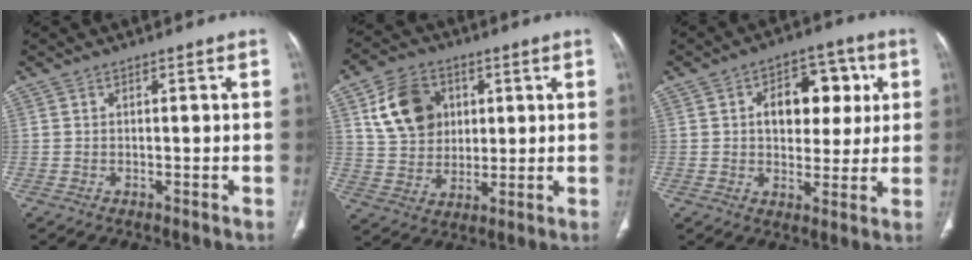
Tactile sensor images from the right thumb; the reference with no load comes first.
{"total": 12.8, "force": [4.1, 10.0, 6.8], "torque": [-0.092, -0.004, 0.077]}
{"total": 12.4, "force": [2.7, 8.4, 8.8], "torque": [-0.072, 0.010, 0.039]}